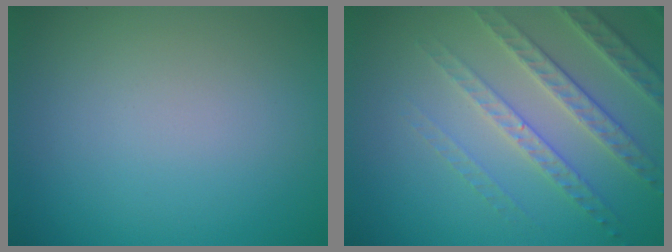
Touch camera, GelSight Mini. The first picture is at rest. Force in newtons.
{"total": 4.1, "press": 4.0, "slide": 1.0}